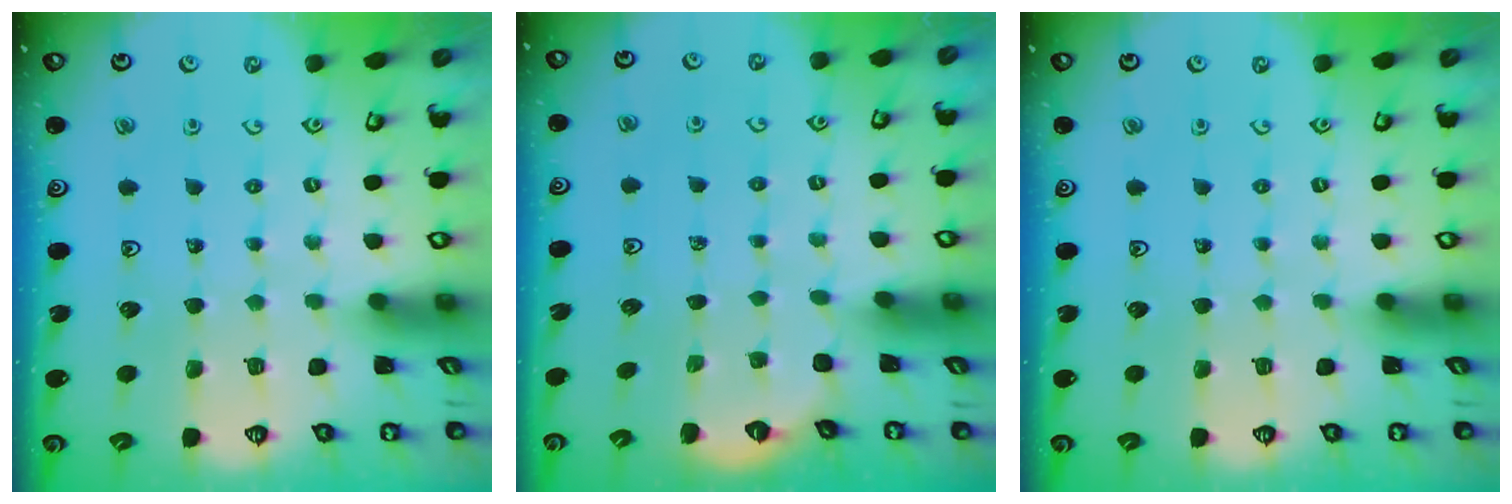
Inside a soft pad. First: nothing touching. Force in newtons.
{"total": 1.4, "press": 0.8, "slide": 1.2}
{"total": 0.0}